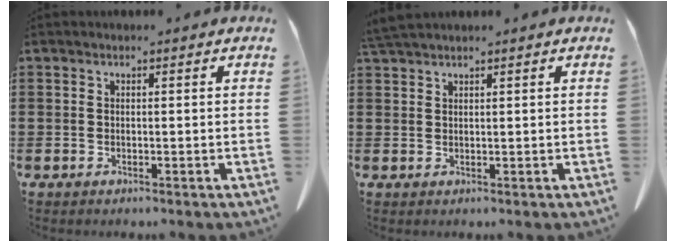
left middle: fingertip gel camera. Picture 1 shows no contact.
{"total": 2.1, "force": [1.8, 0.1, 1.0], "torque": [-0.024, -0.001, 0.036]}